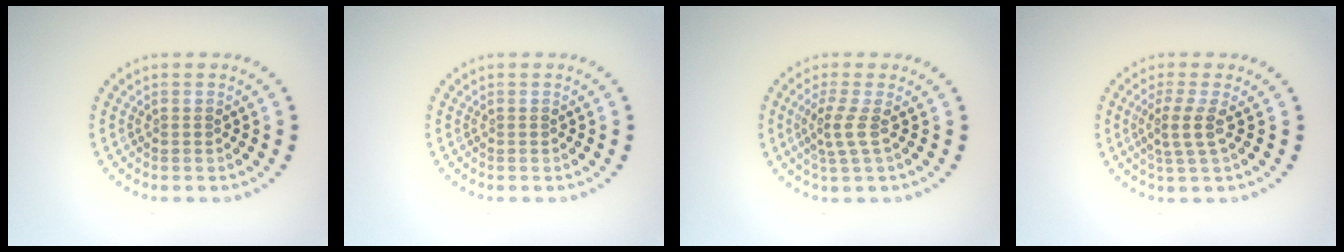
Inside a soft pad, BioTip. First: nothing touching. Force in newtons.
{"total": 0.0}
{"total": 2.2, "press": 1.6, "slide": 1.5}
{"total": 2.3, "press": 1.7, "slide": 1.5}